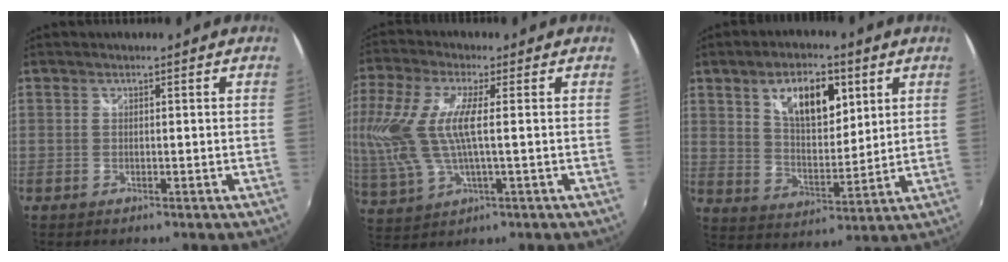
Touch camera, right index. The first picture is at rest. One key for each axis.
{"total": 15.2, "fx": 1.2, "fy": 5.1, "fz": 14.3, "tx": -0.292, "ty": -0.003, "tz": 0.031}
{"total": 11.8, "fx": 5.4, "fy": 5.8, "fz": 8.8, "tx": -0.143, "ty": 0.010, "tz": 0.094}